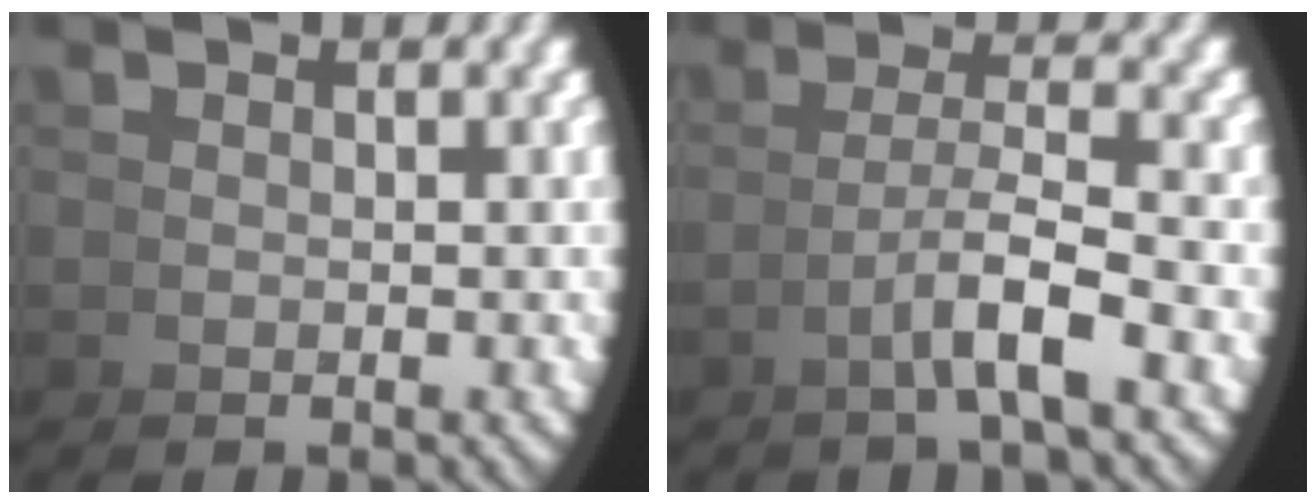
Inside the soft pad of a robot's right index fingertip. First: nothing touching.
{"total": 3.5, "force": [-0.7, 0.3, 3.4], "torque": [-0.058, 0.000, -0.009]}